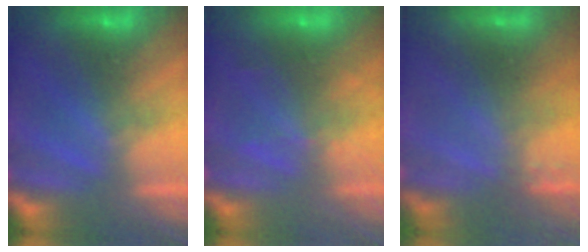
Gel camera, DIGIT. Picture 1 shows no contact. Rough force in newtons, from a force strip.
{"total": 2.3}
{"total": 2.2}